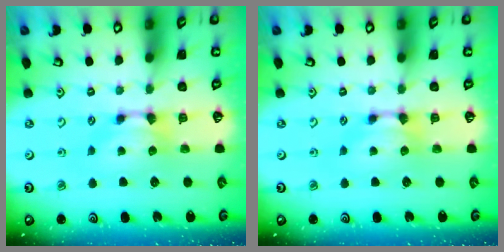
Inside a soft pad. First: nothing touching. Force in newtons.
{"total": 0.0}